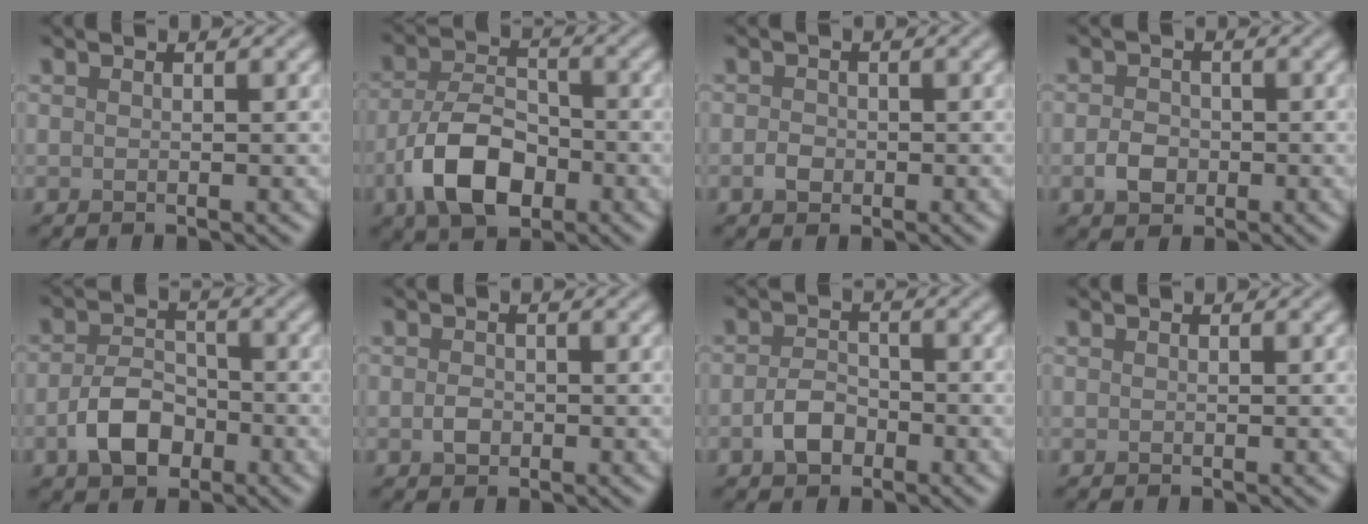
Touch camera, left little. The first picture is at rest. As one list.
[{"total": 7.2, "force": [-3.1, 4.1, 5.0], "torque": [-0.091, -0.001, -0.063]}, {"total": 1.3, "force": [-0.4, 1.0, 0.6], "torque": [-0.011, 0.000, -0.011]}, {"total": 2.2, "force": [-0.6, 1.8, 1.2], "torque": [-0.019, 0.001, -0.019]}, {"total": 4.5, "force": [-1.9, 2.9, 2.8], "torque": [-0.054, 0.002, -0.038]}, {"total": 1.3, "force": [-0.3, 0.9, 0.9], "torque": [-0.018, -0.001, -0.008]}, {"total": 2.7, "force": [-1.2, 1.7, 1.6], "torque": [-0.031, 0.004, -0.028]}, {"total": 0.0}]